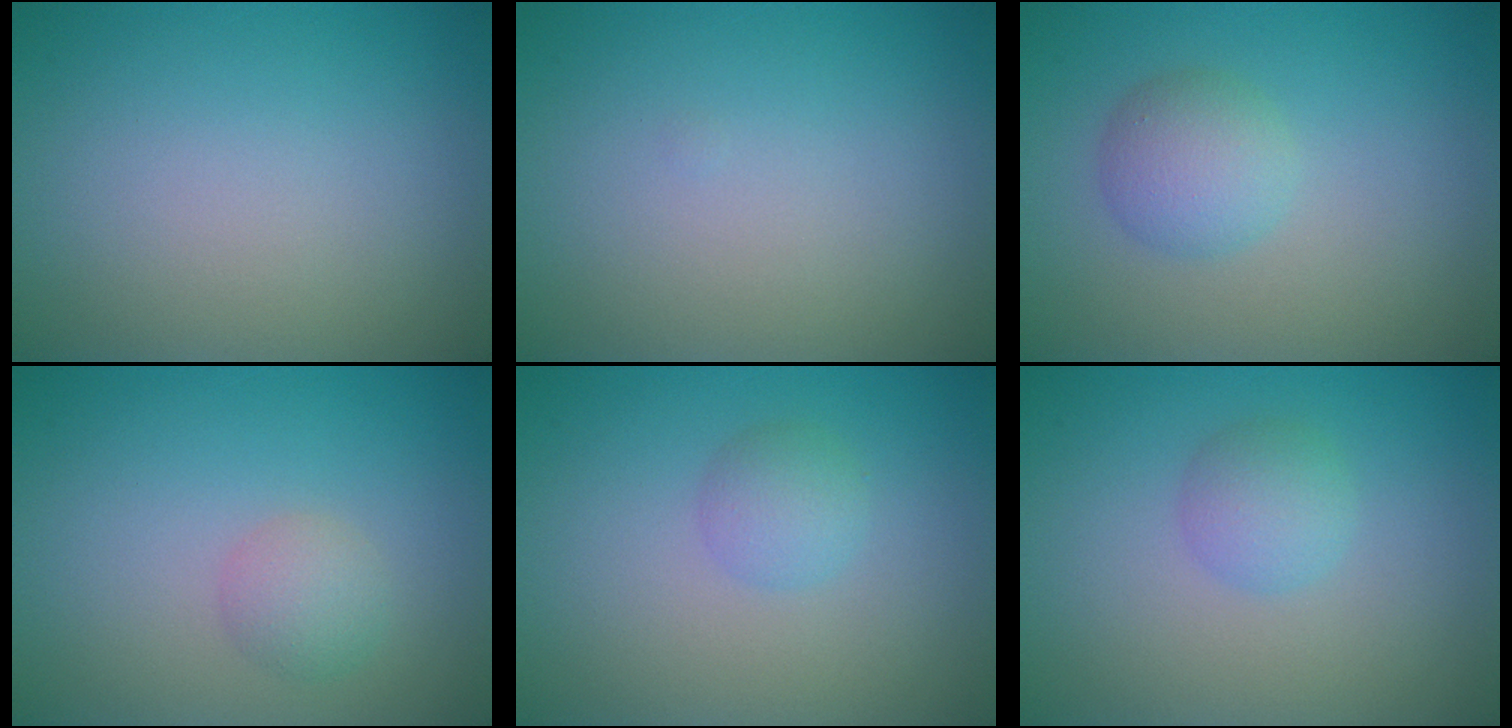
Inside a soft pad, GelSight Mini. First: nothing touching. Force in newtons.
{"total": 0.0}
{"total": 2.9, "press": 2.9, "slide": 0.1}
{"total": 1.8, "press": 1.8, "slide": 0.0}
{"total": 1.8, "press": 1.8, "slide": 0.0}
{"total": 2.1, "press": 2.1, "slide": 0.0}